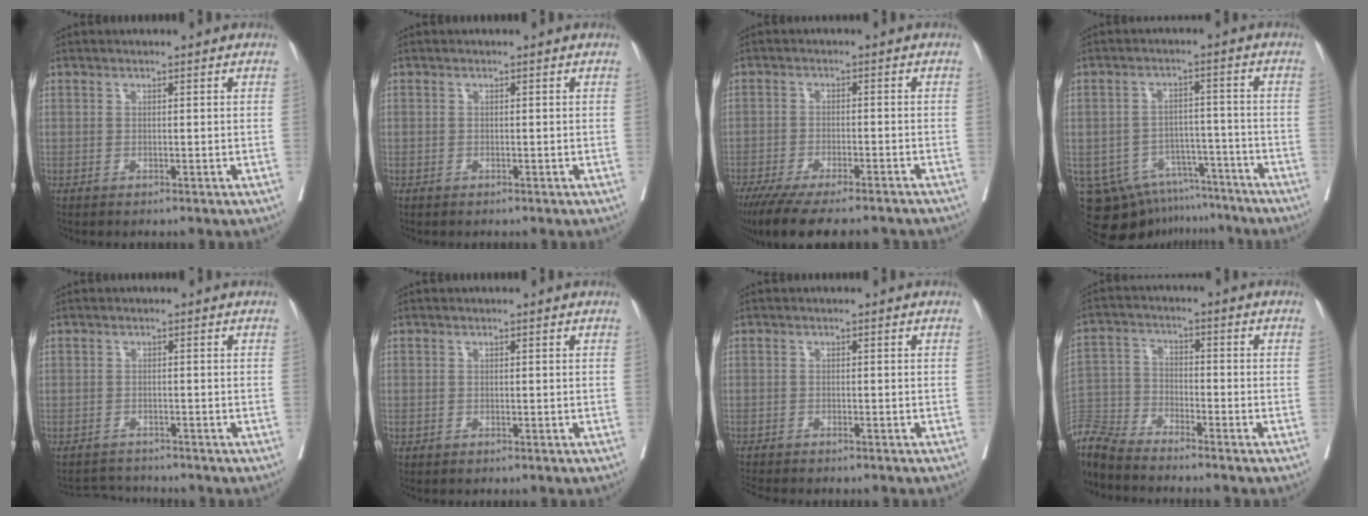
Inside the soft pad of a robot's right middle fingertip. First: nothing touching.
{"total": 1.1, "force": [-0.2, 1.0, -0.1], "torque": [0.006, 0.006, -0.008]}
{"total": 16.2, "force": [-13.8, 2.9, 8.0], "torque": [-0.137, -0.034, -0.195]}
{"total": 11.5, "force": [-8.9, 6.5, 3.1], "torque": [-0.051, 0.025, -0.124]}
{"total": 2.3, "force": [-2.1, 0.4, -0.9], "torque": [0.010, -0.011, -0.035]}
{"total": 0.9, "force": [0.0, 0.9, 0.0], "torque": [0.008, 0.004, -0.004]}
{"total": 2.3, "force": [-2.2, 0.2, 0.8], "torque": [-0.016, -0.007, -0.033]}
{"total": 8.1, "force": [-8.0, 0.6, 1.5], "torque": [-0.037, -0.006, -0.161]}